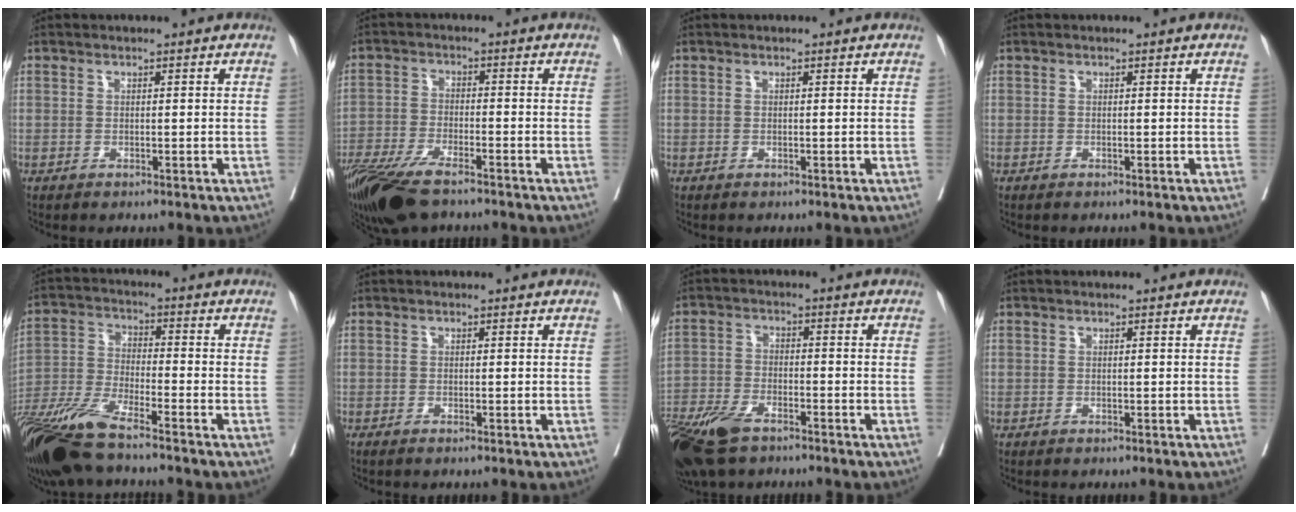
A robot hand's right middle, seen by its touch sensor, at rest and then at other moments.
{"total": 13.6, "force": [-10.2, 3.5, 8.3], "torque": [-0.168, -0.034, -0.181]}
{"total": 0.0}
{"total": 0.0}
{"total": 13.0, "force": [-10.2, 1.5, 8.0], "torque": [-0.164, -0.031, -0.195]}
{"total": 0.9, "force": [-0.7, 0.1, 0.5], "torque": [-0.009, -0.003, -0.012]}
{"total": 12.1, "force": [-8.7, 4.4, 7.2], "torque": [-0.146, -0.022, -0.157]}
{"total": 0.0}